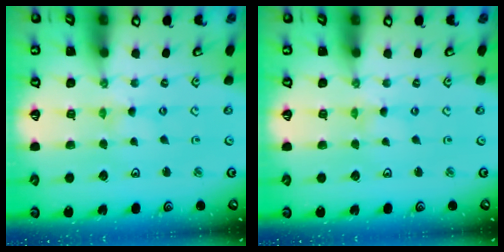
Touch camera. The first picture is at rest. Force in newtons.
{"total": 0.0}